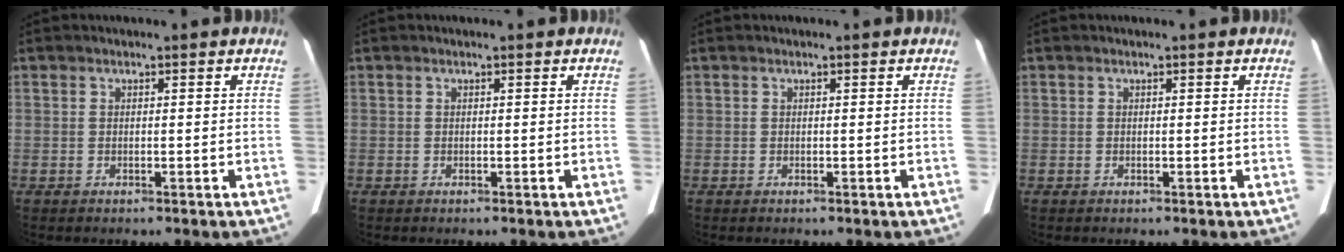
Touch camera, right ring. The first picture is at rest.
{"total": 0.0}
{"total": 0.0}
{"total": 0.0}